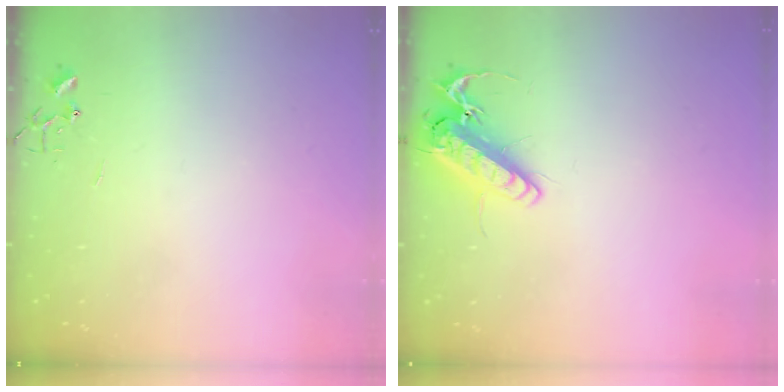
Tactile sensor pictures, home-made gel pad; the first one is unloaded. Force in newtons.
{"total": 14.6, "press": 14.4, "slide": 2.6}